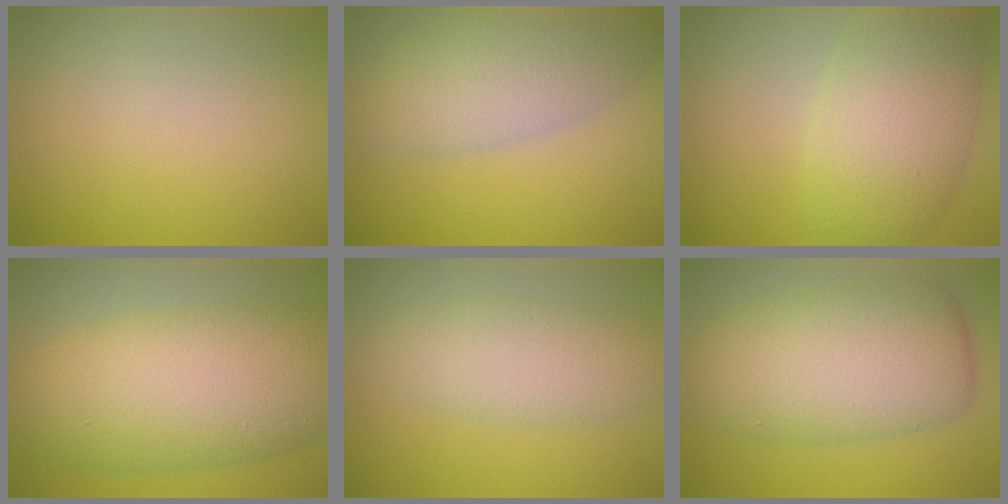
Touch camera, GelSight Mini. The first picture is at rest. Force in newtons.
{"total": 6.1, "press": 6.1, "slide": 0.5}
{"total": 7.0, "press": 6.9, "slide": 0.5}
{"total": 11.0, "press": 11.0, "slide": 0.0}
{"total": 4.3, "press": 4.3, "slide": 0.0}
{"total": 8.7, "press": 8.7, "slide": 0.2}